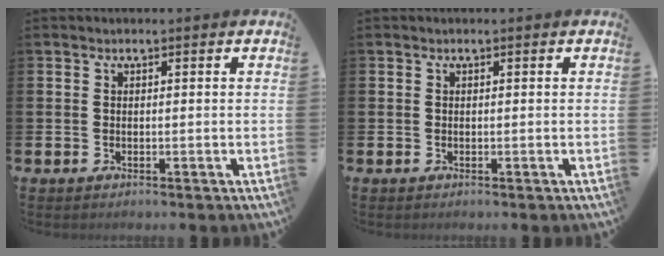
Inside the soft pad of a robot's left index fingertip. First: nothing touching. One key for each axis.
{"total": 0.0}